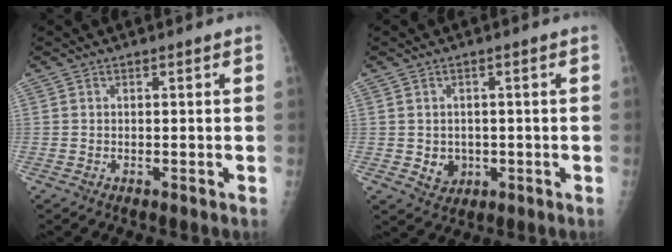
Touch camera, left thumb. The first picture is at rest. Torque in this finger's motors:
{"motor_torque": [-0.59, 0.16, 0.07, -0.02, 0.00]}